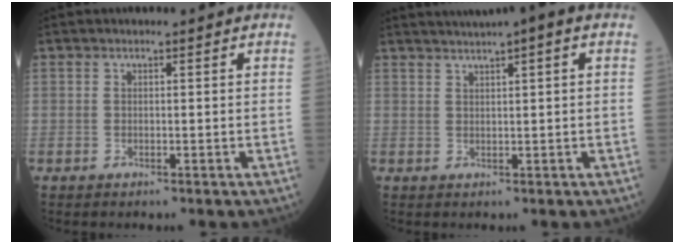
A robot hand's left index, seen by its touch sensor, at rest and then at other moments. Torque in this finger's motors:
{"motor_torque": [-0.03, -0.03, -0.42, 0.00]}